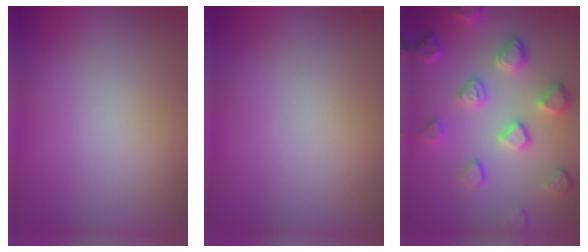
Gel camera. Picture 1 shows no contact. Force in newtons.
{"total": 0.0}
{"total": 4.6, "press": 4.2, "slide": 1.9}